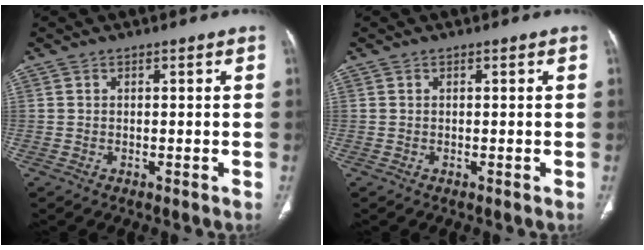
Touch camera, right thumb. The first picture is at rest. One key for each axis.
{"total": 0.0}